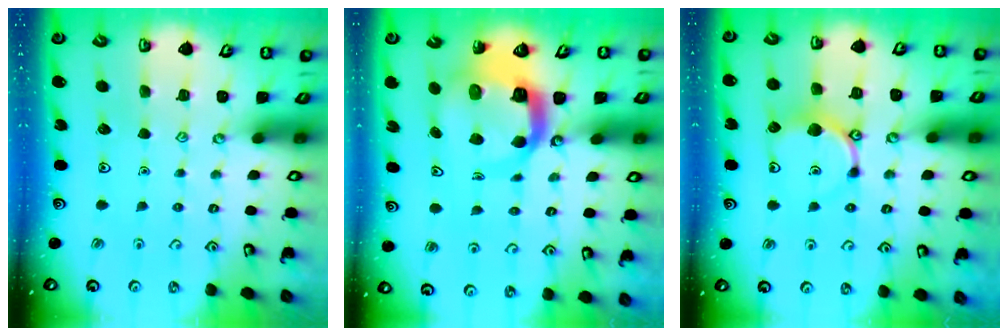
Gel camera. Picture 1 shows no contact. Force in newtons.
{"total": 10.3, "press": 10.2, "slide": 1.4}
{"total": 9.4, "press": 9.4, "slide": 0.6}